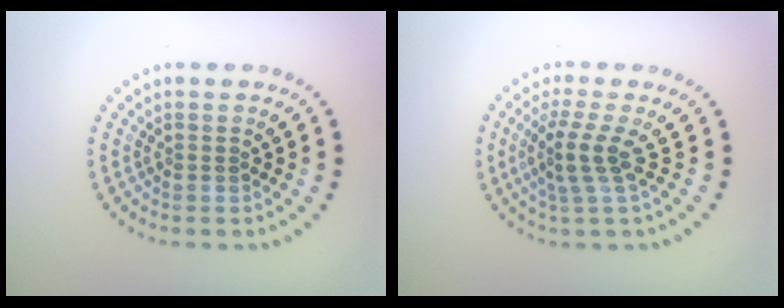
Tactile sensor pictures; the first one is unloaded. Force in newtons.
{"total": 3.0, "press": 2.1, "slide": 2.1}